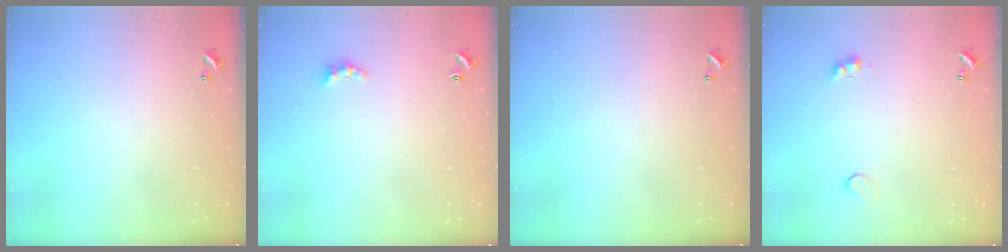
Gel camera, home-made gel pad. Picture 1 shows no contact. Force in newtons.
{"total": 2.4, "press": 2.3, "slide": 0.5}
{"total": 0.0}
{"total": 5.0, "press": 4.9, "slide": 1.0}